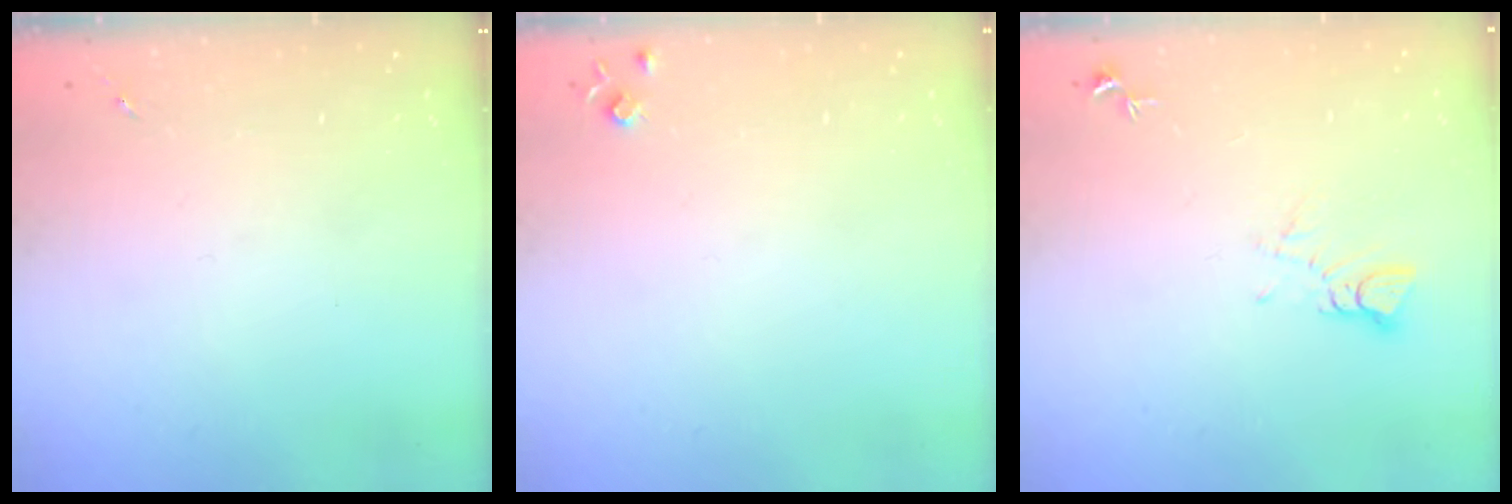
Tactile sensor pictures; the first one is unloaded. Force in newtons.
{"total": 4.3, "press": 4.3, "slide": 0.7}
{"total": 3.5, "press": 3.5, "slide": 0.3}